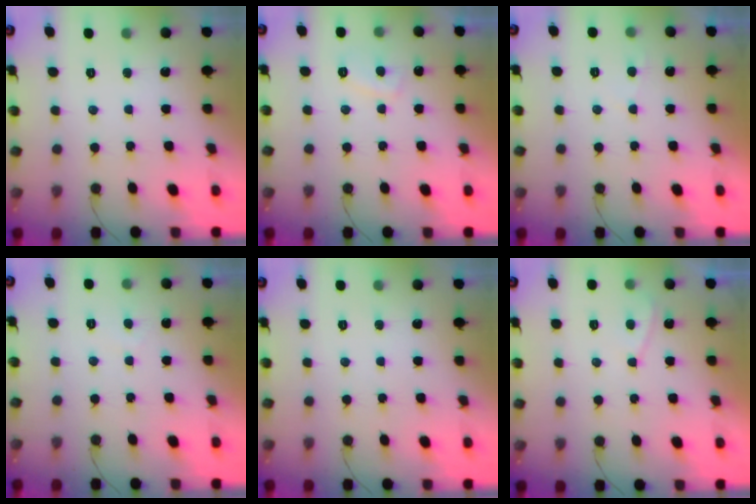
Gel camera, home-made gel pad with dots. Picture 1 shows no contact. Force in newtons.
{"total": 3.6, "press": 3.6, "slide": 0.7}
{"total": 2.0, "press": 1.9, "slide": 0.3}
{"total": 0.0}
{"total": 0.0}
{"total": 2.9, "press": 2.9, "slide": 0.3}